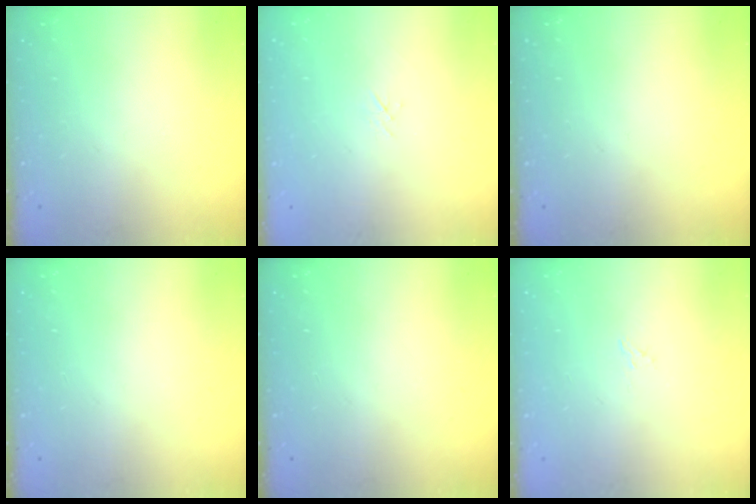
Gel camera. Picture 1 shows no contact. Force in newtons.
{"total": 3.7, "press": 3.6, "slide": 0.5}
{"total": 0.0}
{"total": 0.0}
{"total": 0.0}
{"total": 4.6, "press": 4.6, "slide": 0.4}